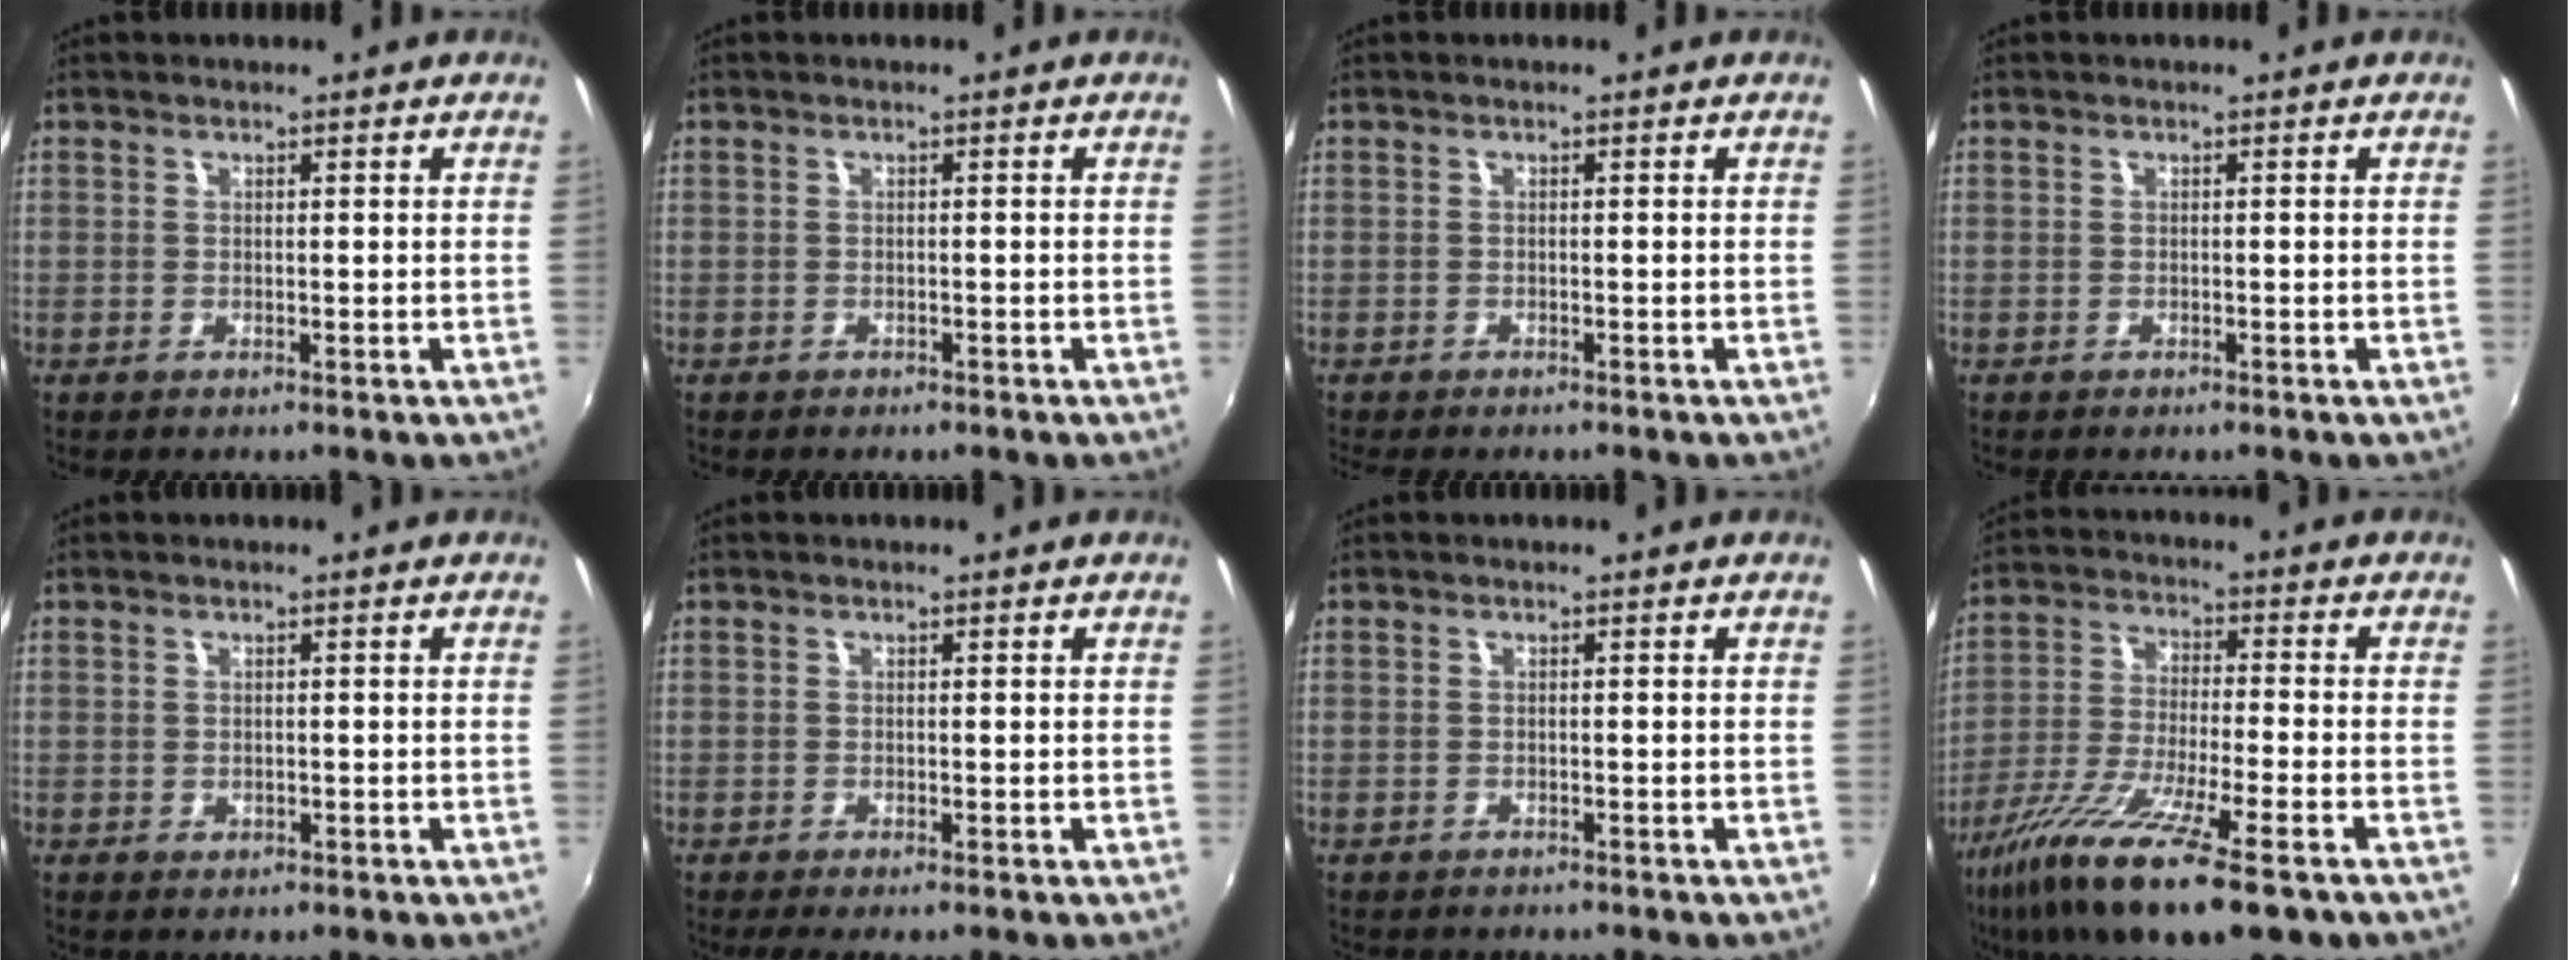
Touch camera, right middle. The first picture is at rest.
{"total": 1.3, "force": [-1.1, 0.6, 0.3], "torque": [-0.011, -0.004, -0.015]}
{"total": 3.5, "force": [-3.0, 1.0, 1.5], "torque": [-0.036, -0.023, -0.047]}
{"total": 0.7, "force": [-0.6, 0.4, 0.2], "torque": [-0.006, -0.002, -0.009]}
{"total": 0.7, "force": [-0.2, 0.7, 0.2], "torque": [-0.001, -0.003, -0.003]}
{"total": 1.4, "force": [-1.0, -0.1, 0.9], "torque": [-0.020, -0.006, -0.018]}
{"total": 1.6, "force": [-1.5, 0.6, 0.3], "torque": [-0.012, -0.009, -0.020]}
{"total": 18.3, "force": [-11.5, 3.4, 13.8], "torque": [-0.269, -0.060, -0.209]}